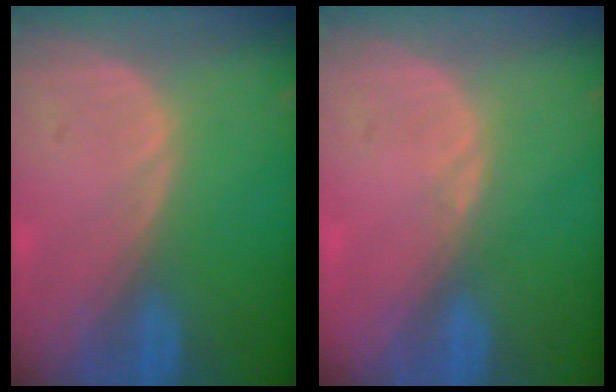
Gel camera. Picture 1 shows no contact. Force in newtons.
{"total": 0.5, "press": 0.5, "slide": 0.2}